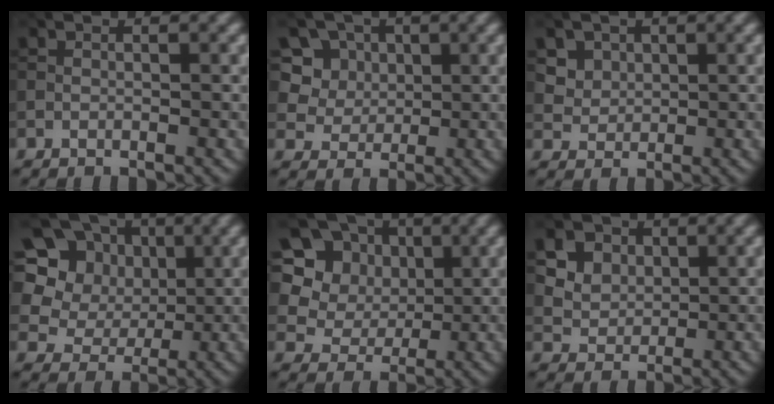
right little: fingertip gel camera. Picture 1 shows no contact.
{"total": 6.3, "force": [2.5, 5.5, 1.9], "torque": [-0.032, 0.010, 0.029]}
{"total": 3.2, "force": [1.3, 2.7, 1.2], "torque": [-0.028, 0.001, 0.020]}
{"total": 12.2, "force": [5.3, 10.2, 4.1], "torque": [-0.134, 0.033, 0.097]}
{"total": 9.6, "force": [4.0, 8.2, 2.9], "torque": [-0.087, 0.019, 0.073]}
{"total": 8.1, "force": [3.5, 6.5, 3.5], "torque": [-0.079, 0.030, 0.046]}